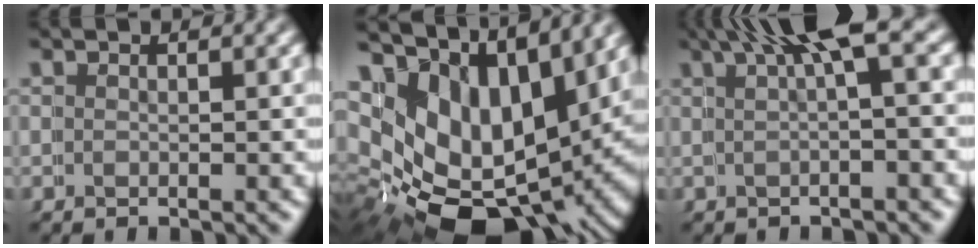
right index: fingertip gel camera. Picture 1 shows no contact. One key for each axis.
{"total": 17.4, "fx": -0.8, "fy": 12.3, "fz": 12.3, "tx": -0.241, "ty": -0.058, "tz": 0.011}
{"total": 4.8, "fx": 2.7, "fy": 0.6, "fz": 3.9, "tx": -0.052, "ty": 0.013, "tz": 0.044}